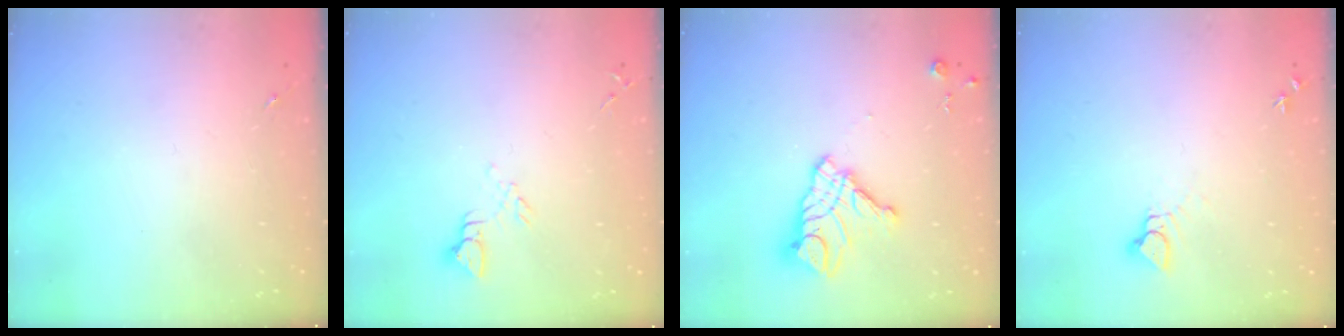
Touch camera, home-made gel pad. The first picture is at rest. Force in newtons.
{"total": 5.1, "press": 5.1, "slide": 0.4}
{"total": 15.1, "press": 15.0, "slide": 1.4}
{"total": 3.9, "press": 3.9, "slide": 0.2}